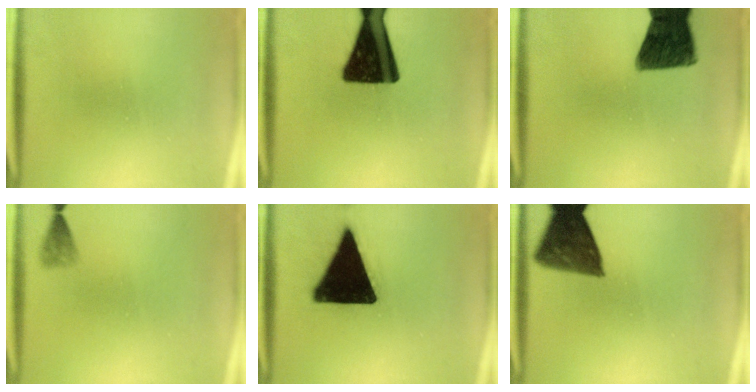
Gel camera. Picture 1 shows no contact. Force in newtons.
{"total": 19.4}
{"total": 13.2}
{"total": 2.1}
{"total": 19.7}
{"total": 9.4}